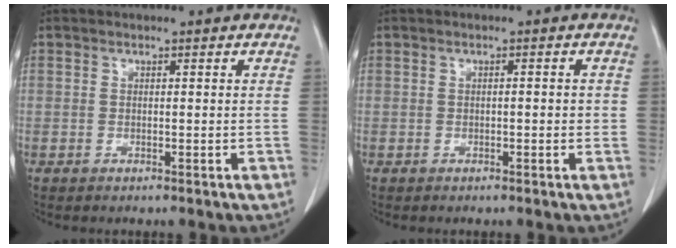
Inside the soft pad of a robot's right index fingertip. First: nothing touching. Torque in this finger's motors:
{"motor_torque": [0.01, -0.01, -0.02, -0.01]}